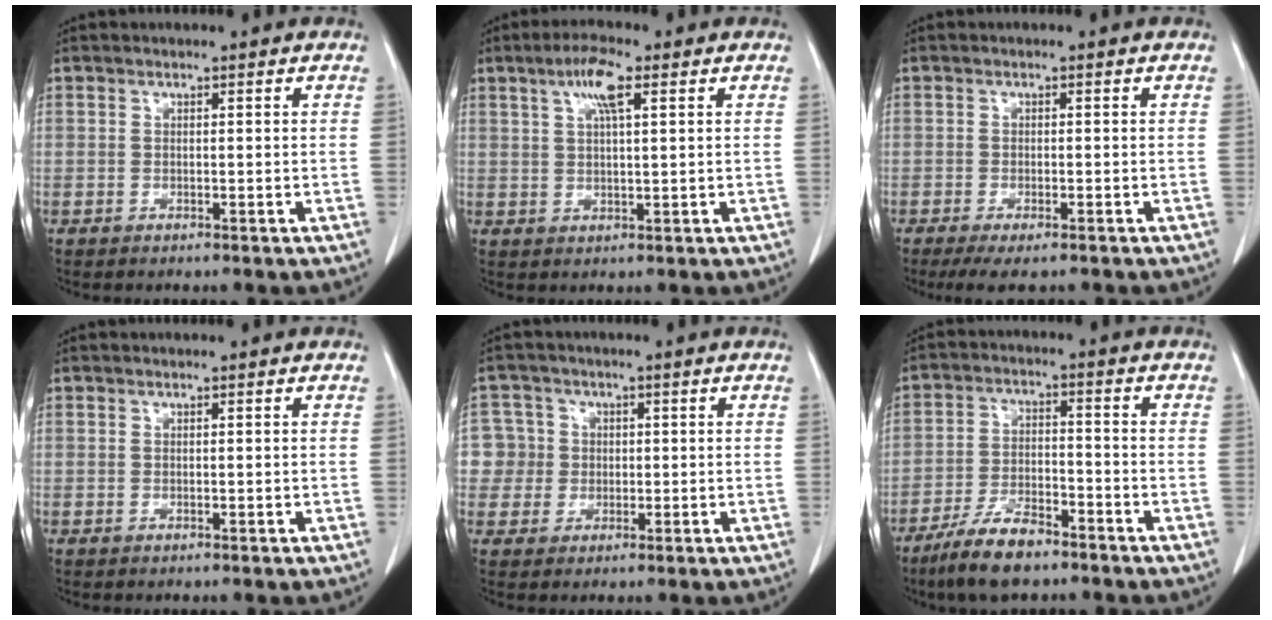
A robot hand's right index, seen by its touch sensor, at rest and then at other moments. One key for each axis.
{"total": 5.7, "fx": 2.6, "fy": 1.3, "fz": 4.9, "tx": -0.097, "ty": 0.009, "tz": 0.049}
{"total": 6.2, "fx": -4.5, "fy": 1.8, "fz": 3.9, "tx": -0.063, "ty": -0.013, "tz": -0.070}
{"total": 0.0}
{"total": 6.7, "fx": 0.2, "fy": 6.7, "fz": 0.3, "tx": -0.008, "ty": 0.030, "tz": 0.011}
{"total": 9.7, "fx": -7.2, "fy": 2.9, "fz": 5.7, "tx": -0.113, "ty": -0.011, "tz": -0.134}